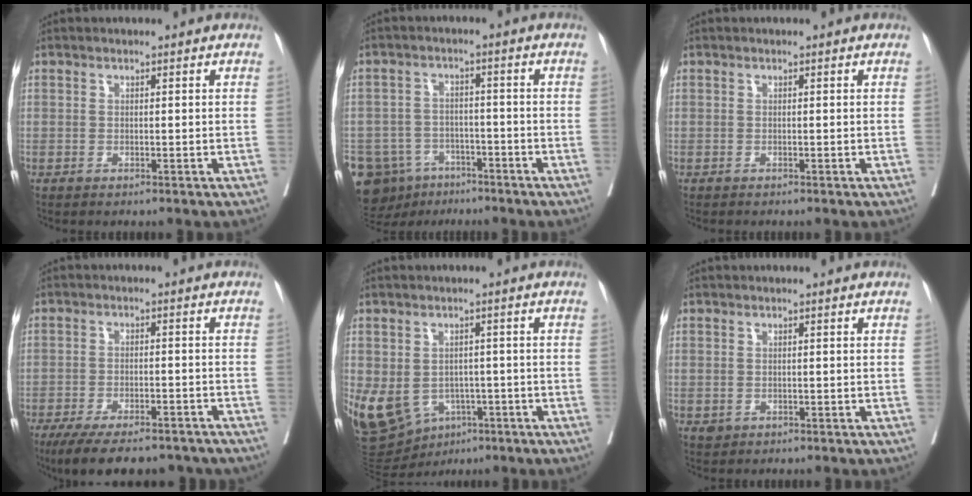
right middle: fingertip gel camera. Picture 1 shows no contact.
{"total": 15.2, "force": [-9.4, 10.6, 5.4], "torque": [-0.146, 0.007, -0.134]}
{"total": 0.7, "force": [-0.6, -0.1, 0.4], "torque": [-0.002, 0.000, -0.006]}
{"total": 15.6, "force": [-12.9, 4.4, 7.7], "torque": [-0.132, -0.013, -0.177]}
{"total": 12.0, "force": [-4.6, 9.2, 6.3], "torque": [-0.138, 0.006, -0.059]}
{"total": 1.0, "force": [-0.3, 0.9, 0.2], "torque": [-0.004, 0.002, 0.000]}